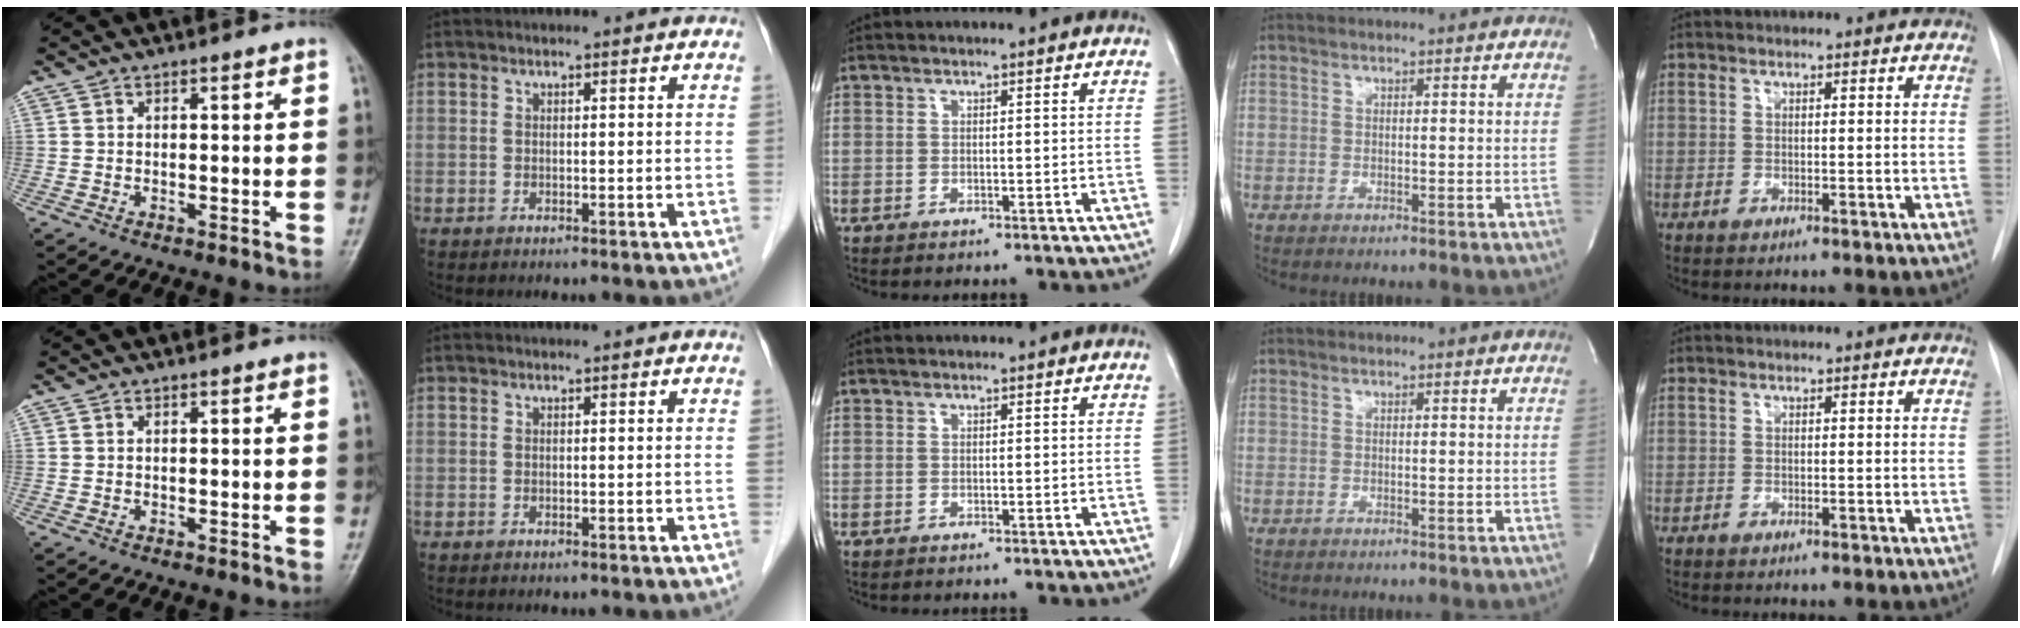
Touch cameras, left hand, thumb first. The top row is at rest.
{}